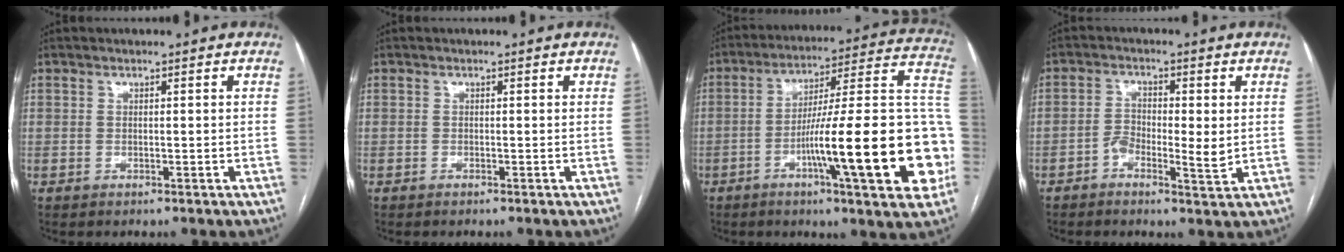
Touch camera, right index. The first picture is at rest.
{"total": 0.0}
{"total": 25.2, "force": [-6.7, 1.9, 24.2], "torque": [-0.272, 0.015, -0.100]}
{"total": 4.8, "force": [-0.8, 1.8, 4.4], "torque": [-0.076, 0.005, -0.018]}